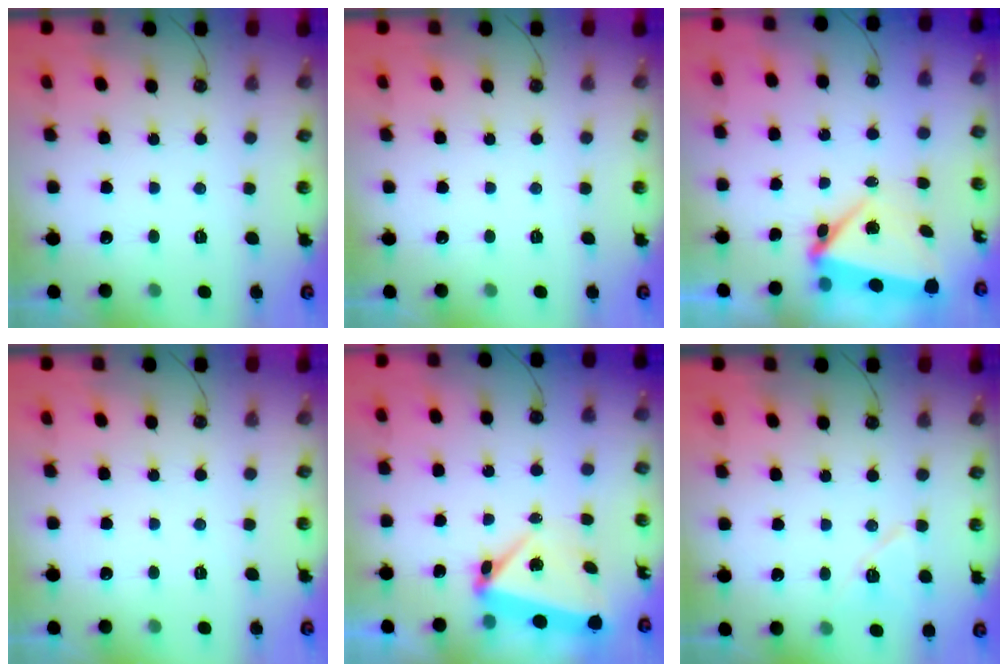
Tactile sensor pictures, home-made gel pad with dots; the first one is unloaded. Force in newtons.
{"total": 0.0}
{"total": 5.8, "press": 5.3, "slide": 2.5}
{"total": 0.0}
{"total": 5.5, "press": 5.3, "slide": 1.4}
{"total": 7.8, "press": 7.8, "slide": 0.9}